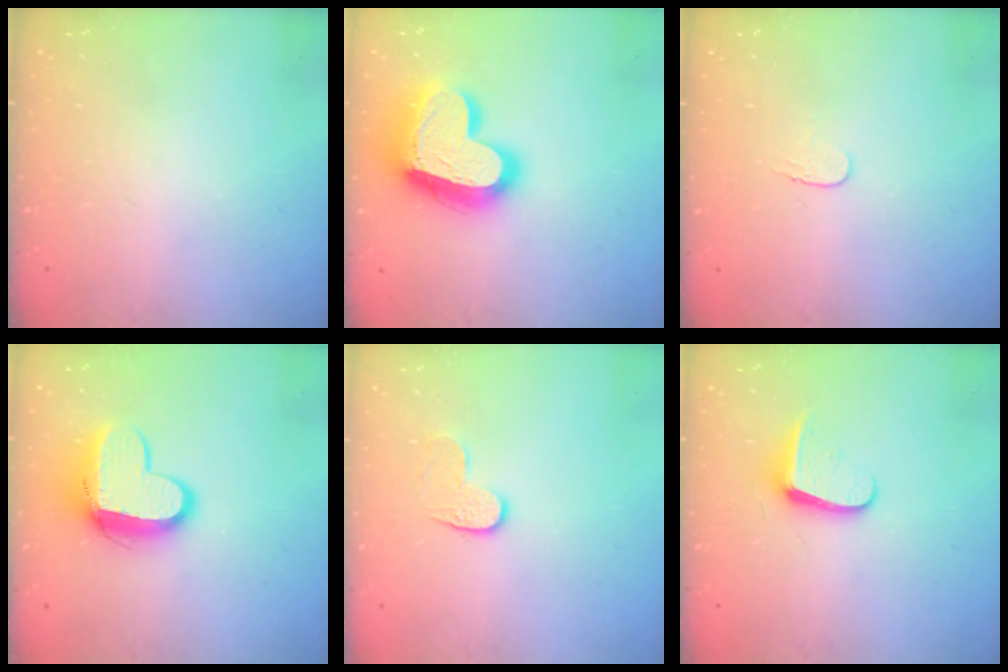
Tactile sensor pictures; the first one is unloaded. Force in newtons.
{"total": 22.7, "press": 22.6, "slide": 1.9}
{"total": 3.6, "press": 3.6, "slide": 0.4}
{"total": 12.0, "press": 11.9, "slide": 1.2}
{"total": 6.7, "press": 6.7, "slide": 0.5}
{"total": 8.9, "press": 8.8, "slide": 0.8}